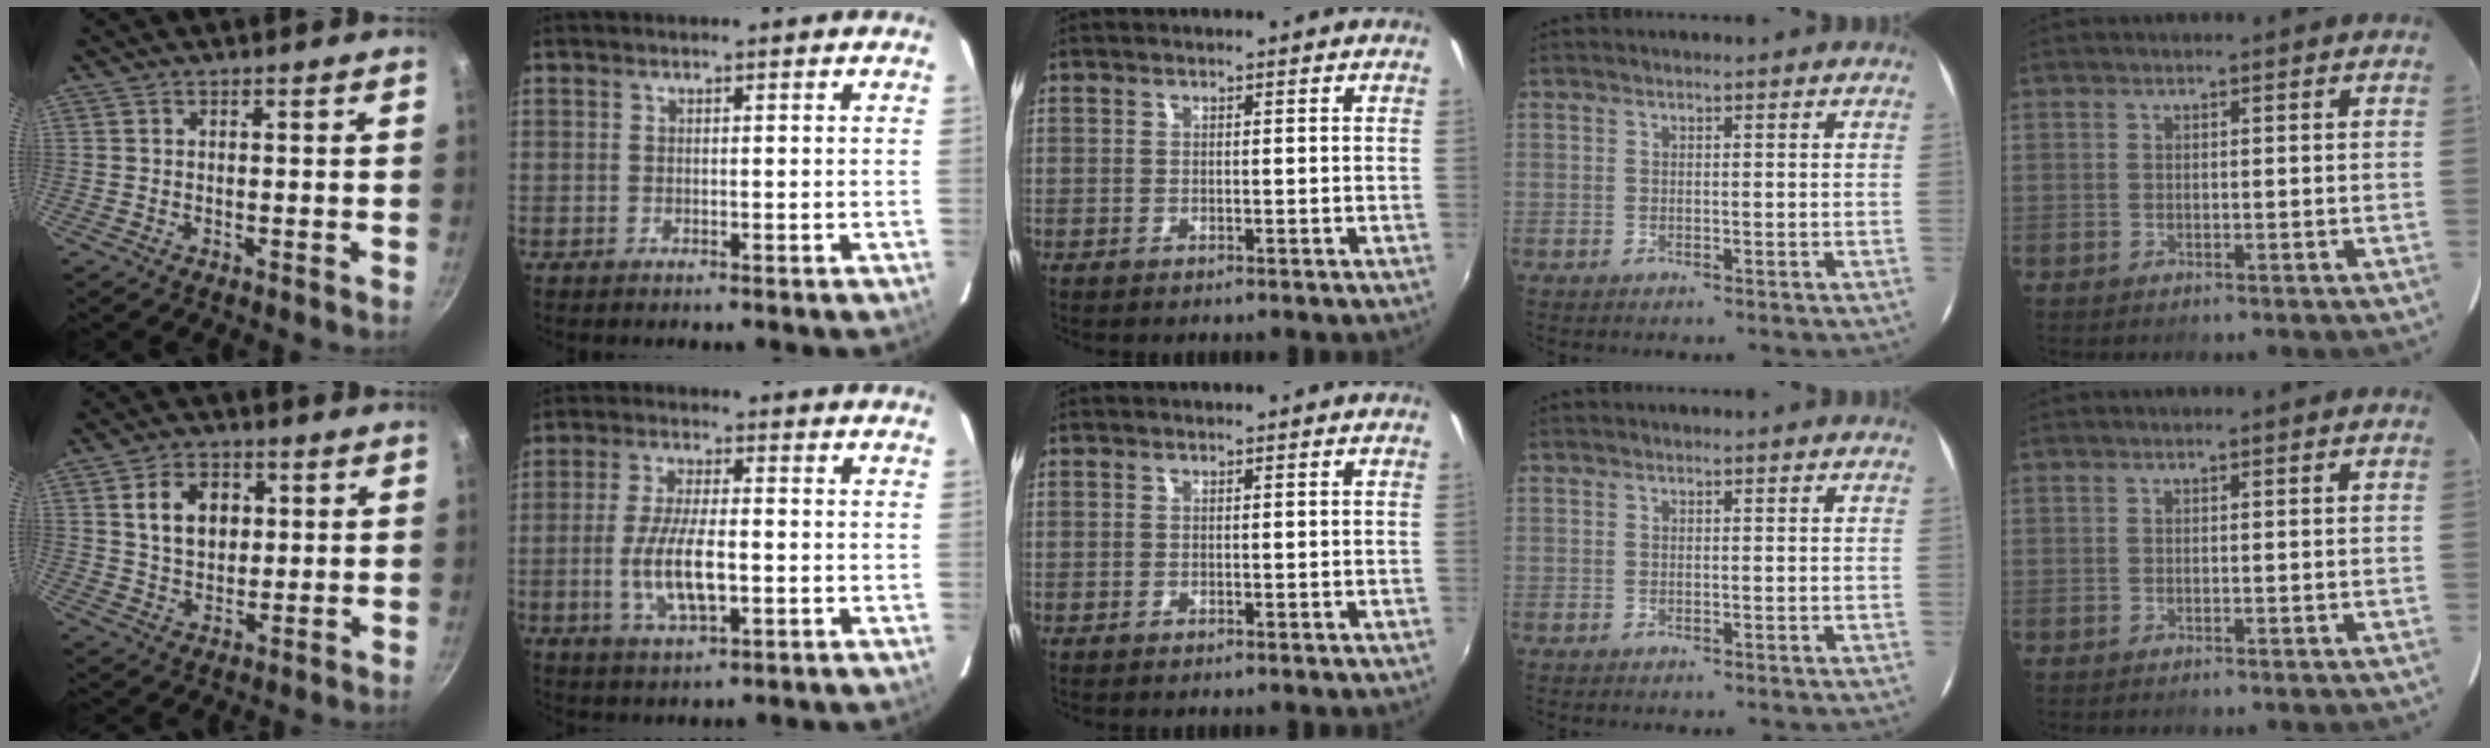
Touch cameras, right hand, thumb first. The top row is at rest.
{"thumb": {"total": 9.1, "force": [2.3, 6.6, 5.9], "torque": [-0.076, -0.003, 0.041]}, "index": {"total": 9.9, "force": [-2.0, 3.4, 9.1], "torque": [-0.183, -0.009, -0.034]}}